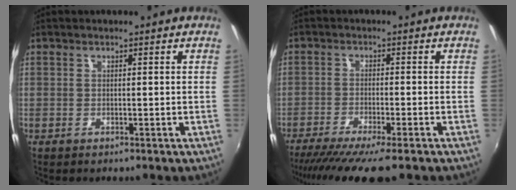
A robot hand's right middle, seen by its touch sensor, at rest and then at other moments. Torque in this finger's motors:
{"motor_torque": [1.34, -0.80, 0.24, 0.12]}